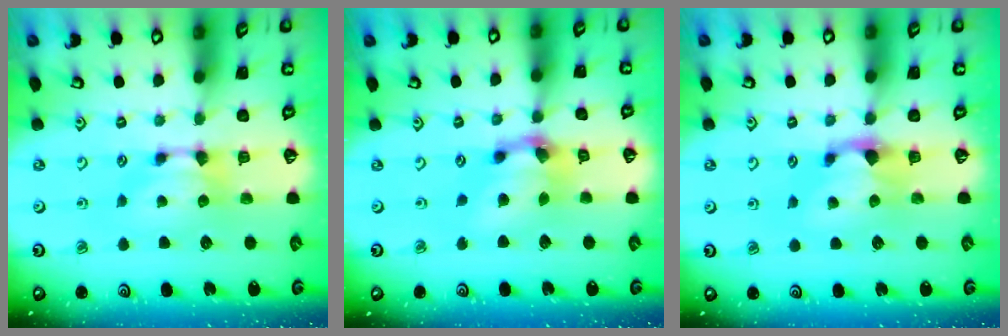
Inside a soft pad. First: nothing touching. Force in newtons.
{"total": 5.3, "press": 4.9, "slide": 2.0}
{"total": 1.1, "press": 0.3, "slide": 1.1}